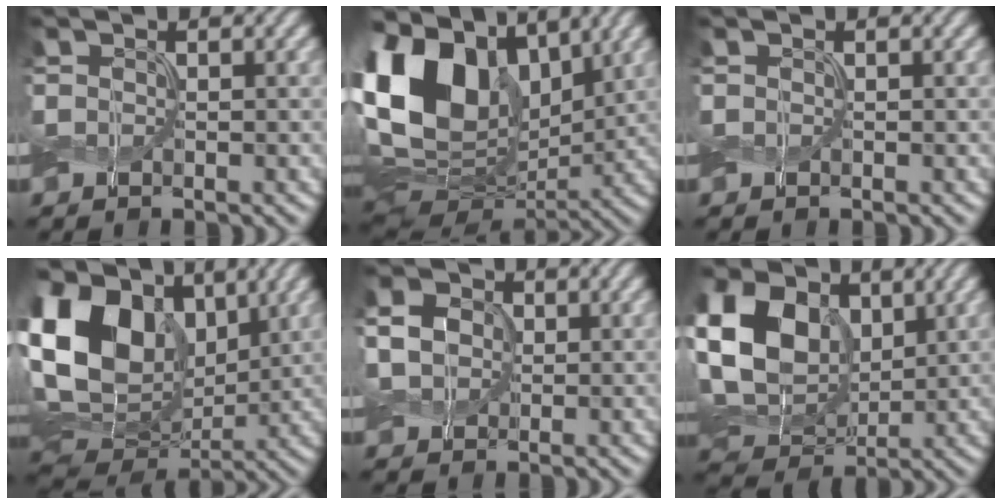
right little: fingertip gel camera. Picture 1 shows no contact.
{"total": 17.1, "force": [5.1, 11.4, 11.7], "torque": [-0.256, 0.026, 0.084]}
{"total": 0.0}
{"total": 19.1, "force": [5.8, 13.4, 12.3], "torque": [-0.261, 0.049, 0.100]}
{"total": 4.0, "force": [0.7, 3.2, 2.2], "torque": [-0.065, 0.013, 0.000]}
{"total": 11.5, "force": [2.4, 8.5, 7.4], "torque": [-0.182, 0.014, 0.039]}